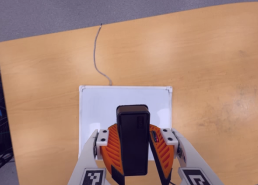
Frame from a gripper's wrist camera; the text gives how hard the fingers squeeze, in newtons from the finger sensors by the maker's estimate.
{"total": 8.7, "left": 9.1, "right": 8.4}